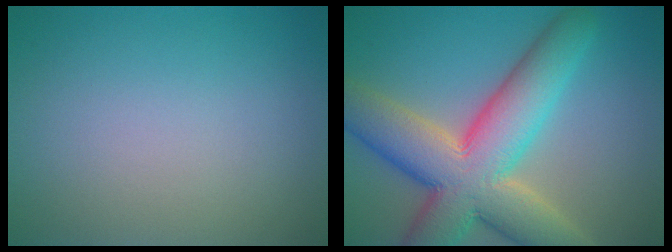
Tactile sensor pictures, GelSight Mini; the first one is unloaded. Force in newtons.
{"total": 11.8, "press": 11.8, "slide": 0.9}